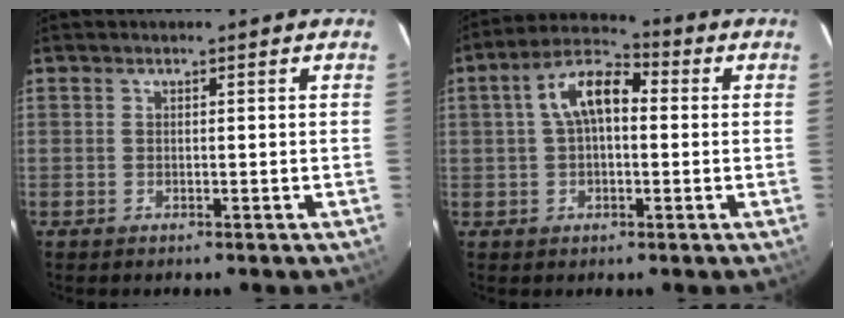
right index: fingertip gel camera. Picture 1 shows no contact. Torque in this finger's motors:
{"motor_torque": [0.28, 0.01, 0.26, 0.13]}